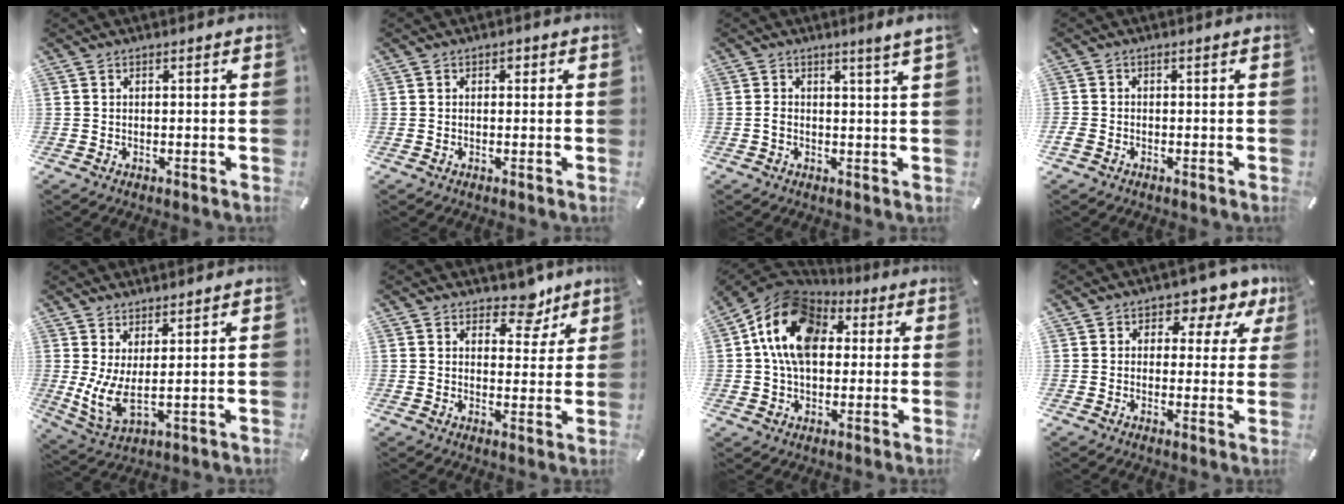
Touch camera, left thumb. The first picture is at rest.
{"total": 1.0, "force": [0.1, 0.9, 0.4], "torque": [-0.001, 0.004, -0.002]}
{"total": 2.4, "force": [0.8, 0.1, 2.2], "torque": [-0.044, -0.004, 0.014]}
{"total": 1.5, "force": [-1.0, 0.9, 0.6], "torque": [-0.008, 0.003, -0.018]}
{"total": 6.6, "force": [1.7, 2.1, 6.1], "torque": [-0.147, -0.034, 0.031]}
{"total": 8.4, "force": [6.1, 4.6, 3.3], "torque": [-0.024, -0.043, 0.102]}
{"total": 15.5, "force": [3.3, 11.6, 9.7], "torque": [-0.184, 0.006, 0.059]}
{"total": 5.6, "force": [2.3, 4.3, 2.8], "torque": [-0.034, -0.018, 0.029]}